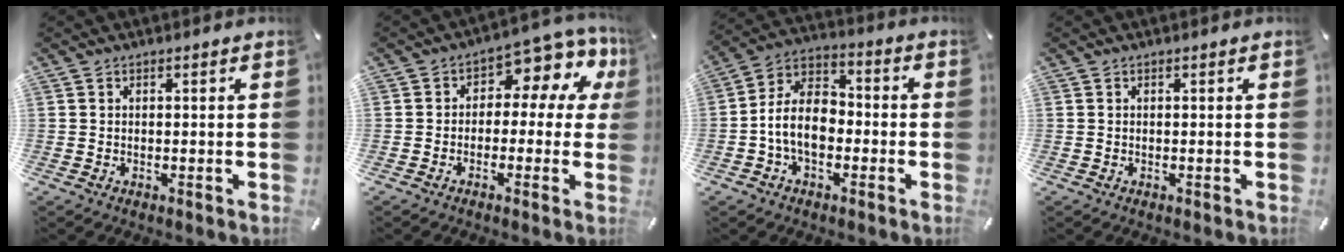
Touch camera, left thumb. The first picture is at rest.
{"total": 8.5, "force": [2.9, 4.9, 6.2], "torque": [-0.084, -0.024, 0.051]}
{"total": 10.3, "force": [-3.0, 7.0, 6.9], "torque": [-0.158, 0.012, -0.059]}
{"total": 0.0}